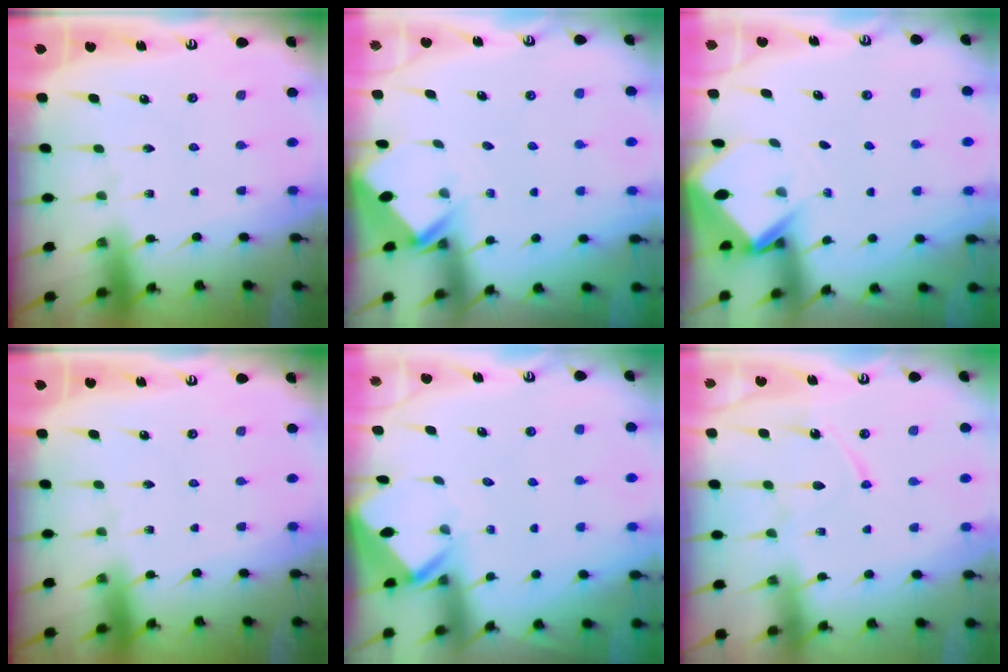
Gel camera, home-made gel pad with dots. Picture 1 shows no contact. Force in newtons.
{"total": 2.7, "press": 2.7, "slide": 0.2}
{"total": 3.6, "press": 3.6, "slide": 0.2}
{"total": 0.0}
{"total": 2.9, "press": 2.9, "slide": 0.2}
{"total": 8.0, "press": 8.0, "slide": 0.8}